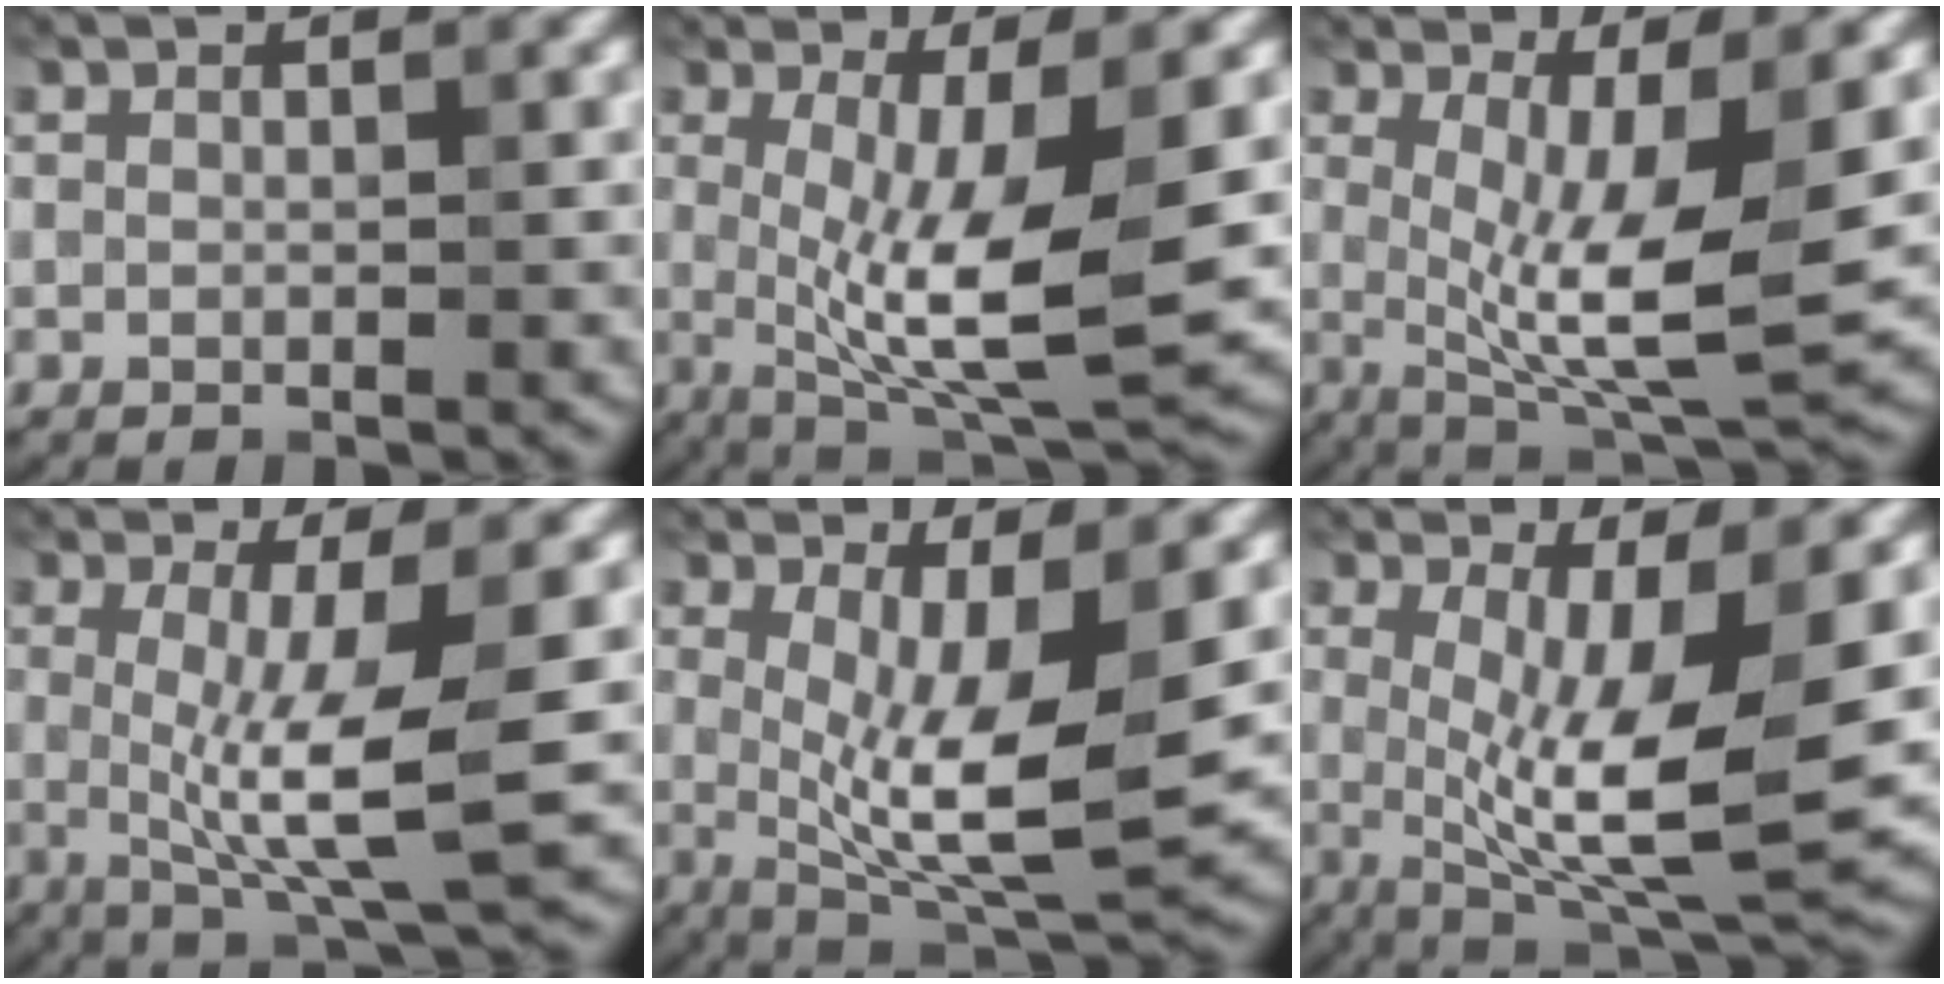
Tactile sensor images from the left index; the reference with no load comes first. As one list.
[{"total": 10.5, "force": [-0.5, 2.9, 10.1], "torque": [-0.177, -0.019, -0.002]}, {"total": 9.7, "force": [0.0, 2.8, 9.3], "torque": [-0.161, -0.019, 0.006]}, {"total": 8.0, "force": [-0.4, 1.7, 7.8], "torque": [-0.131, -0.012, -0.004]}, {"total": 9.3, "force": [0.1, 2.7, 8.9], "torque": [-0.156, -0.019, 0.007]}, {"total": 11.4, "force": [-0.2, 3.2, 10.9], "torque": [-0.184, -0.020, 0.001]}]